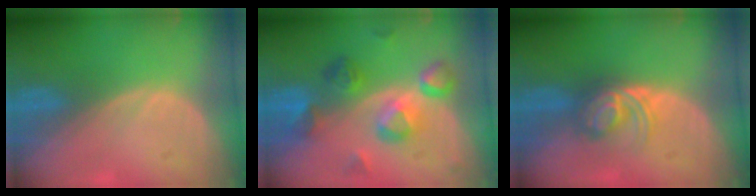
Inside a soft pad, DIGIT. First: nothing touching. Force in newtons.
{"total": 8.3, "press": 8.1, "slide": 1.7}
{"total": 6.0, "press": 5.2, "slide": 3.0}